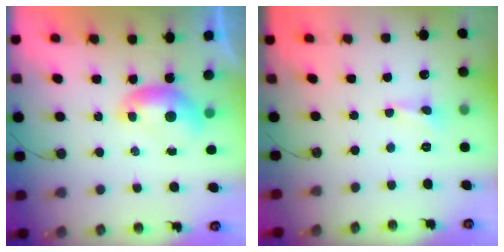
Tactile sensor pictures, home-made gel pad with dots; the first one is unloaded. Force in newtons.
{"total": 0.0}